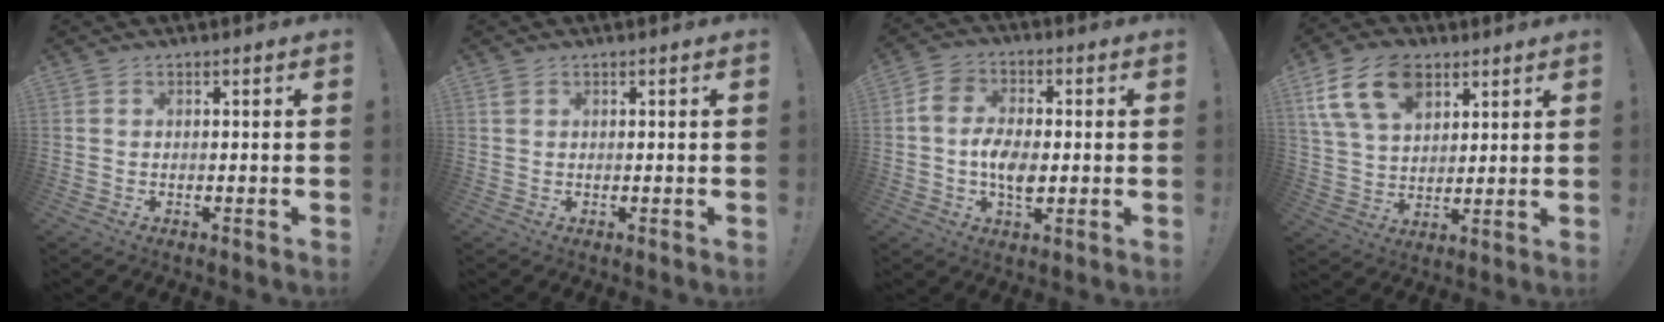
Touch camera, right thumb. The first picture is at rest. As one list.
[{"total": 0.9, "force": [0.5, 0.6, 0.5], "torque": [-0.007, 0.000, 0.009]}, {"total": 10.3, "force": [-1.5, 7.3, 7.1], "torque": [-0.128, 0.008, -0.025]}, {"total": 15.9, "force": [8.2, 10.2, 9.0], "torque": [-0.164, -0.029, 0.154]}]